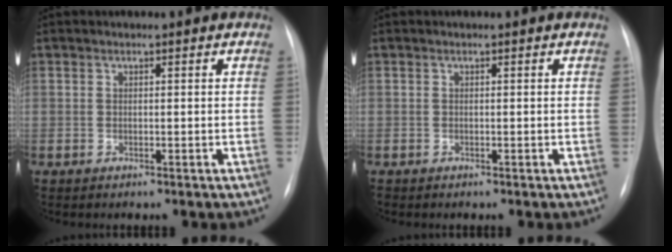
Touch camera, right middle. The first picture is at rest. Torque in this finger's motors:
{"motor_torque": [0.10, -0.11, -0.01, 0.00]}